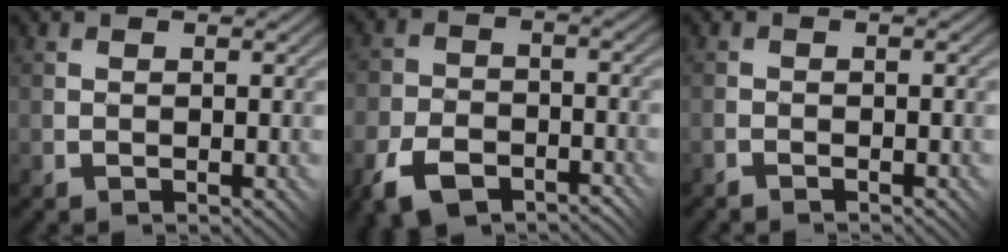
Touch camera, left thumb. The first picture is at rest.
{"total": 7.1, "force": [-4.8, 3.8, 3.5], "torque": [-0.084, -0.006, -0.095]}
{"total": 1.0, "force": [-0.9, -0.1, 0.2], "torque": [-0.004, 0.005, -0.022]}